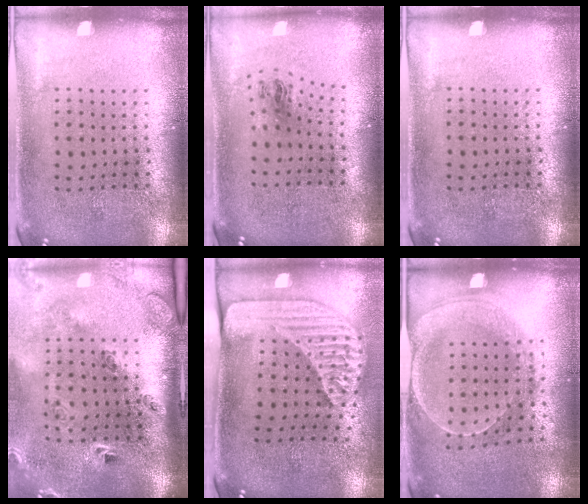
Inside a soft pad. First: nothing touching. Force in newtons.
{"total": 1.1, "press": 0.4, "slide": 1.0}
{"total": 0.0}
{"total": 3.0, "press": 1.9, "slide": 2.2}
{"total": 2.5, "press": 1.7, "slide": 1.8}
{"total": 1.8, "press": 1.7, "slide": 0.4}